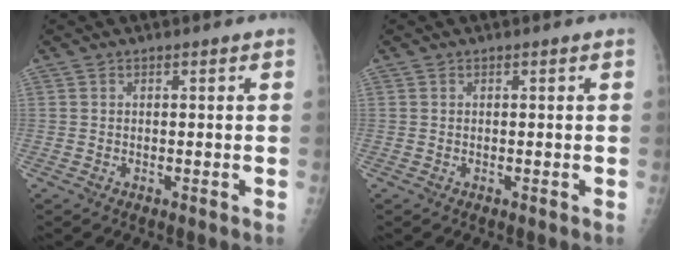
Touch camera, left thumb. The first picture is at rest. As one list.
[{"total": 0.0}]